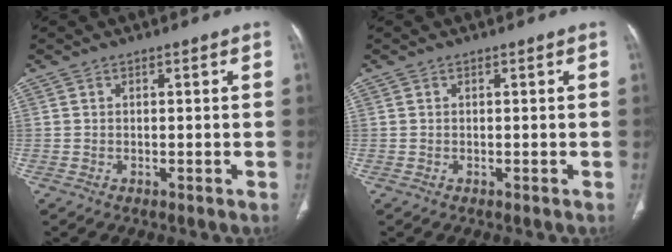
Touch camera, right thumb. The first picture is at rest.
{"total": 0.0}